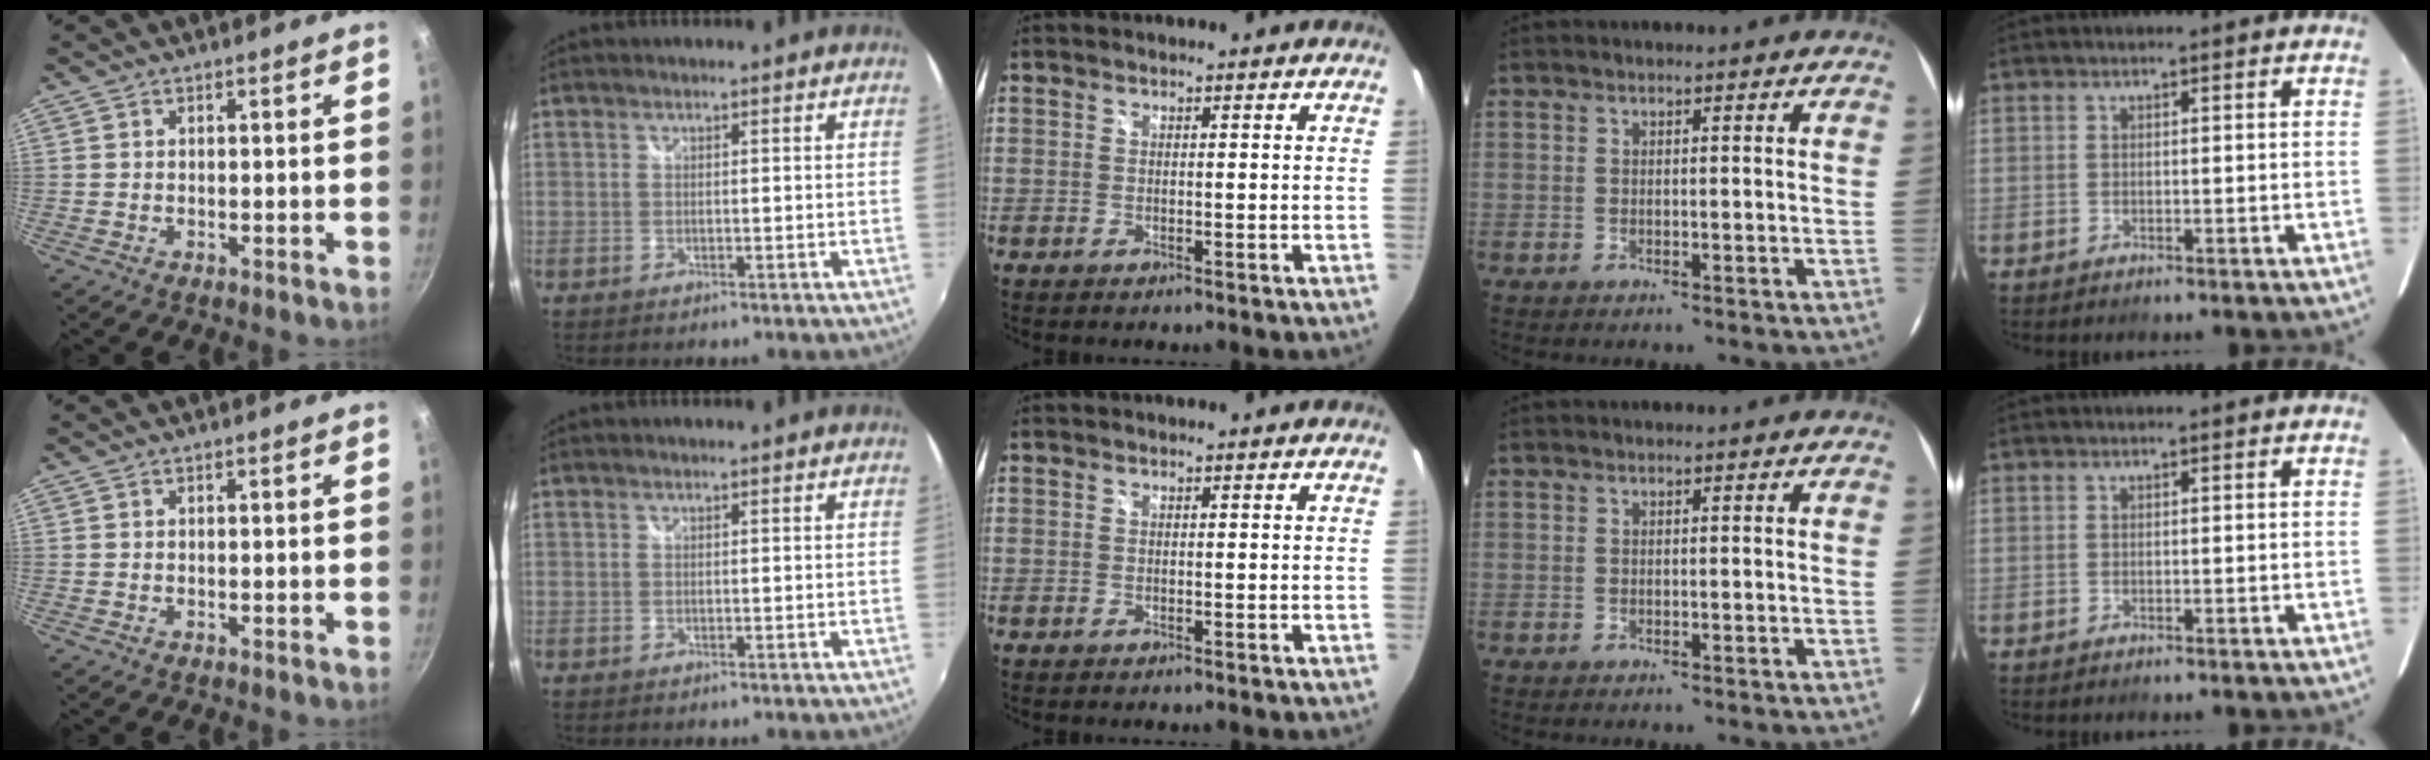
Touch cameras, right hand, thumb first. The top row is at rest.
{}